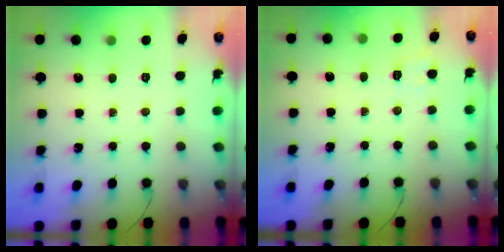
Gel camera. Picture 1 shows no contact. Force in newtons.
{"total": 3.9, "press": 3.3, "slide": 2.1}